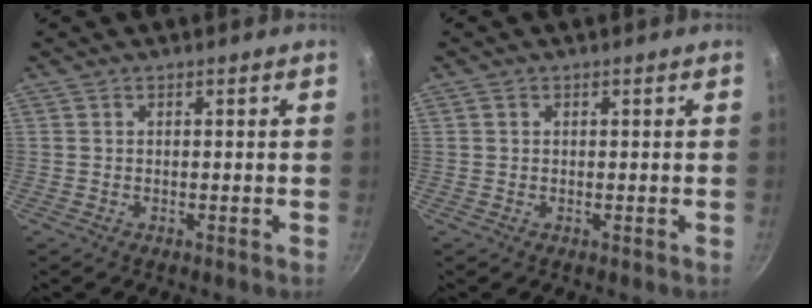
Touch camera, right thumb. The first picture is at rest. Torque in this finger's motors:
{"motor_torque": [0.02, -0.24, -0.33, -0.02, -0.03]}